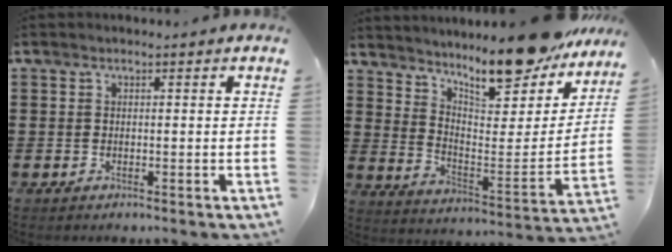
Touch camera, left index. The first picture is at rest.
{"total": 11.7, "force": [10.5, 2.2, 4.8], "torque": [-0.088, -0.089, 0.177]}